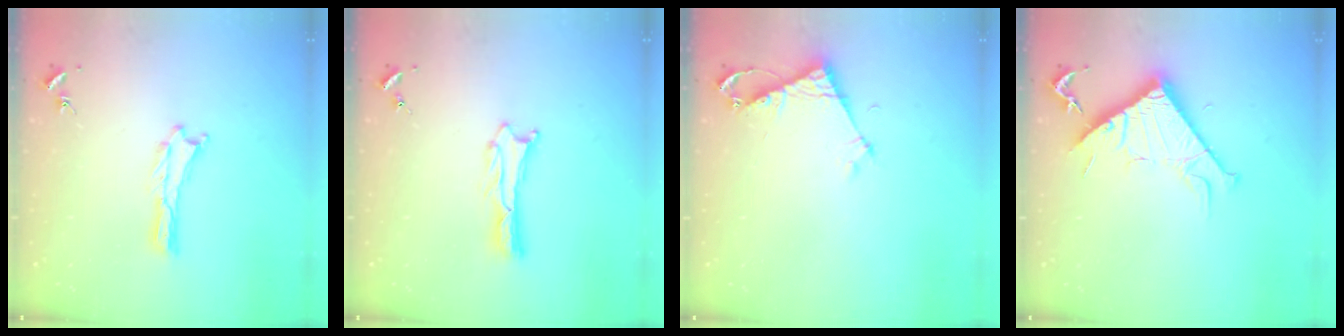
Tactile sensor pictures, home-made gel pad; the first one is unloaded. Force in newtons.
{"total": 1.1, "press": 1.1, "slide": 0.2}
{"total": 4.9, "press": 4.9, "slide": 0.2}
{"total": 10.7, "press": 10.7, "slide": 0.1}